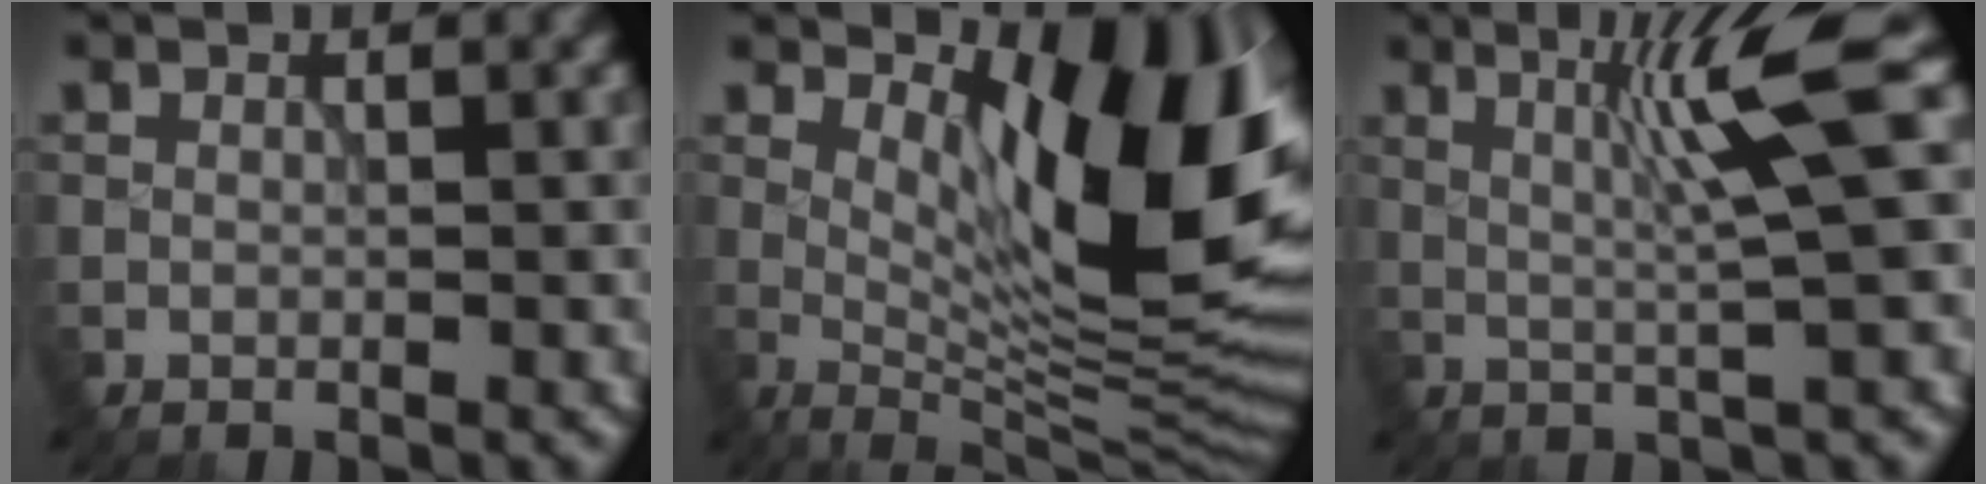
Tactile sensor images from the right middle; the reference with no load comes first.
{"total": 12.9, "force": [3.3, 5.1, 11.4], "torque": [-0.157, -0.005, 0.058]}
{"total": 6.3, "force": [1.8, 0.0, 6.1], "torque": [-0.104, 0.011, 0.033]}